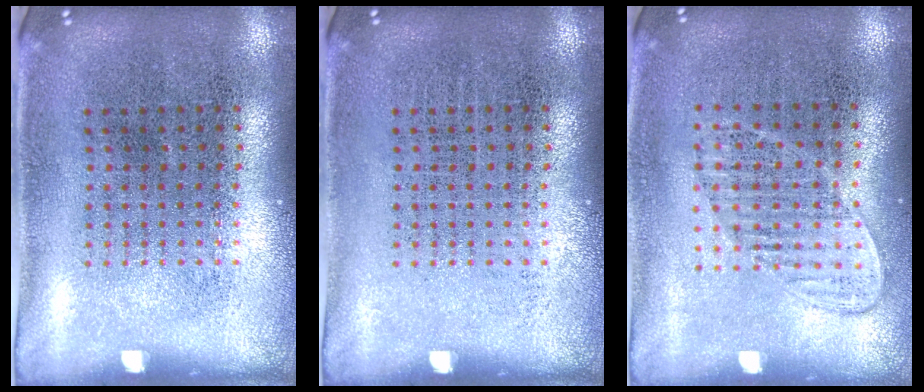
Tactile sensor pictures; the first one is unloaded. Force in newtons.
{"total": 0.0}
{"total": 1.2, "press": 1.1, "slide": 0.5}